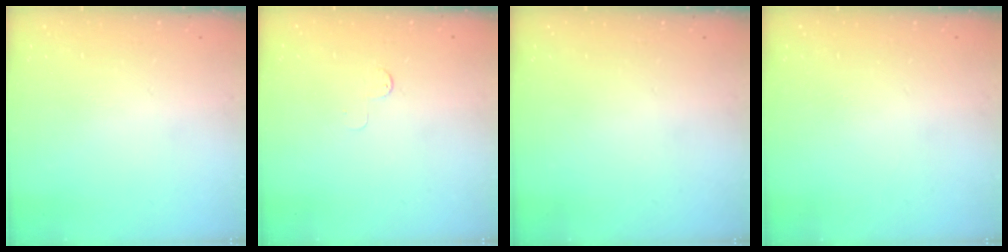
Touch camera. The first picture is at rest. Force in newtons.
{"total": 2.6, "press": 2.6, "slide": 0.3}
{"total": 0.0}
{"total": 0.0}